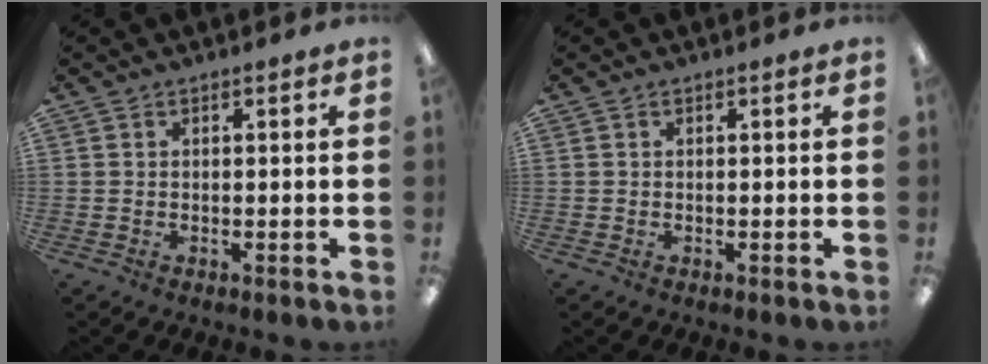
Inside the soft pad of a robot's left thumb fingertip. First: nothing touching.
{"total": 0.0}